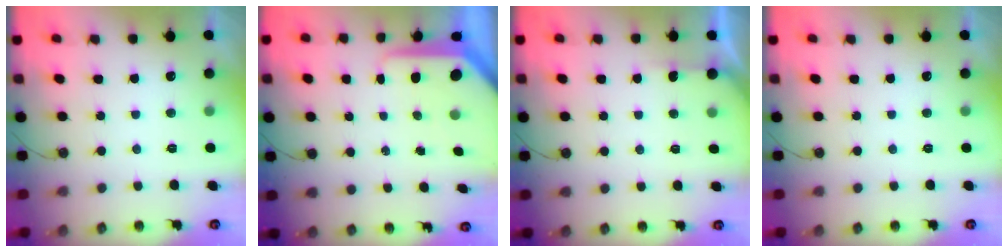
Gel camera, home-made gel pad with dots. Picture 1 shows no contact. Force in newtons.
{"total": 9.5, "press": 9.5, "slide": 0.8}
{"total": 2.9, "press": 2.9, "slide": 0.4}
{"total": 0.0}